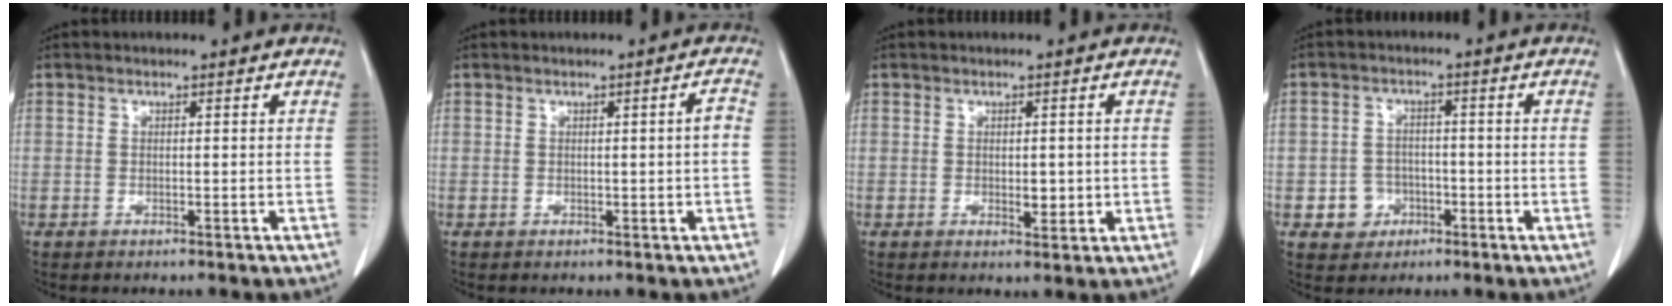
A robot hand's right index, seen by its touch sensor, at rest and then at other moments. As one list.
[{"total": 1.8, "force": [0.0, 0.0, 1.8], "torque": [-0.024, 0.003, 0.001]}, {"total": 2.4, "force": [-0.1, 1.3, 2.1], "torque": [-0.027, -0.002, 0.003]}, {"total": 4.3, "force": [-1.5, 3.9, 0.9], "torque": [-0.005, 0.011, -0.019]}]